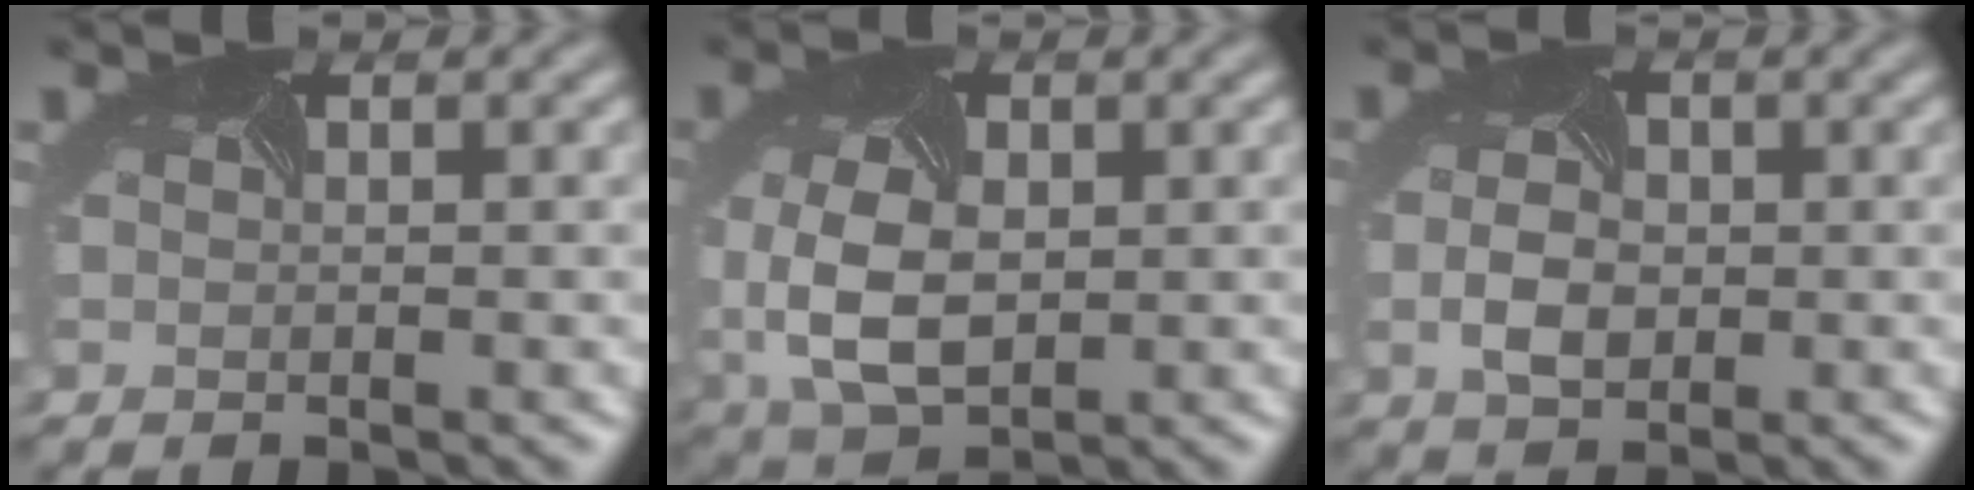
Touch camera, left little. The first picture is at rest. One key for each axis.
{"total": 6.8, "fx": -1.3, "fy": 4.5, "fz": 4.9, "tx": -0.144, "ty": -0.015, "tz": -0.005}
{"total": 3.0, "fx": -0.9, "fy": 2.0, "fz": 2.0, "tx": -0.049, "ty": -0.001, "tz": -0.011}